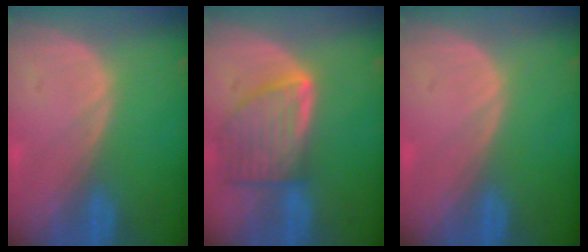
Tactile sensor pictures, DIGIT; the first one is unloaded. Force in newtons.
{"total": 8.0, "press": 7.2, "slide": 3.5}
{"total": 0.0}